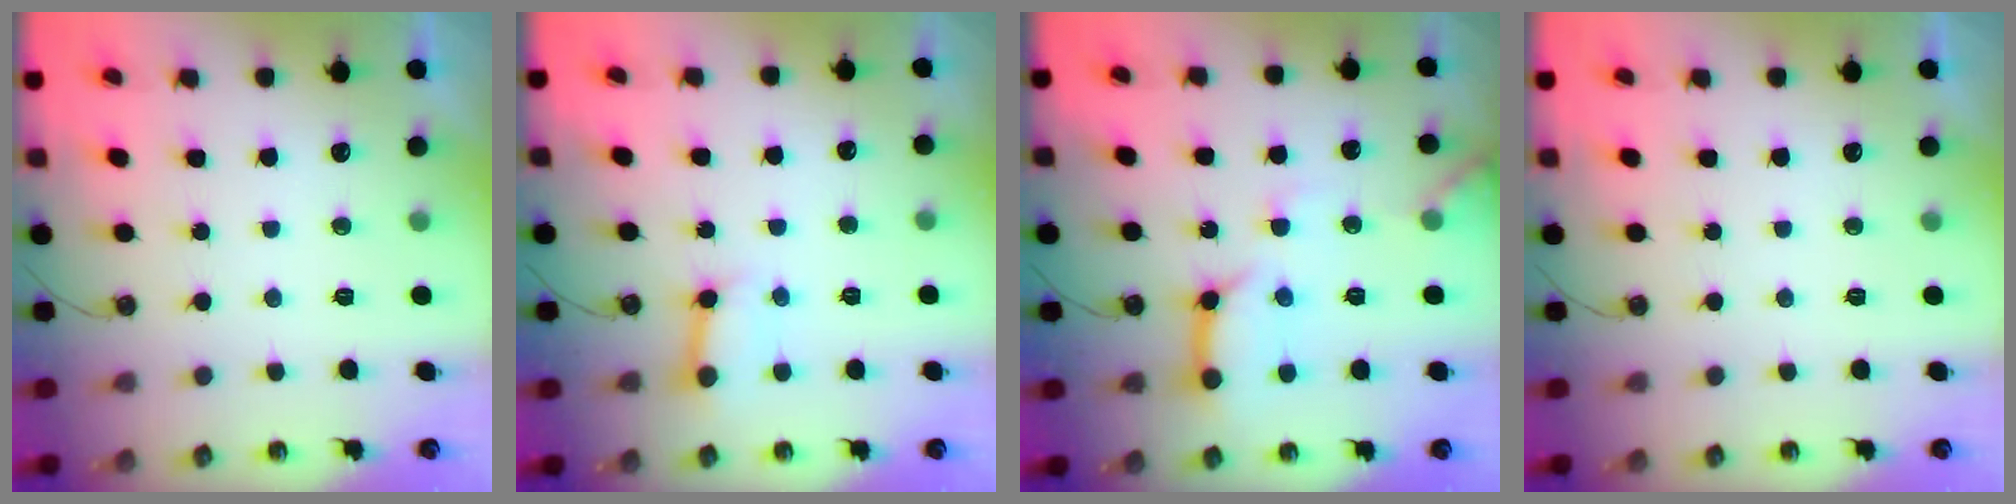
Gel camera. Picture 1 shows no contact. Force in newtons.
{"total": 6.6, "press": 6.6, "slide": 0.2}
{"total": 13.4, "press": 13.4, "slide": 1.3}
{"total": 0.0}